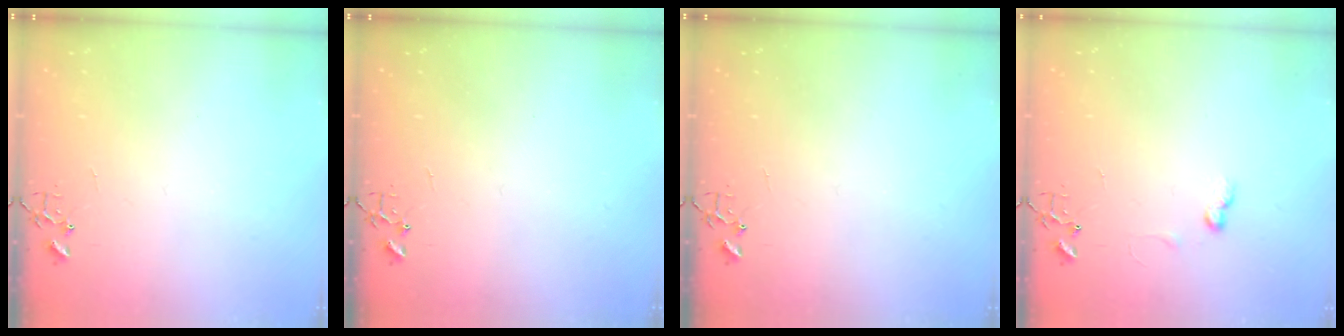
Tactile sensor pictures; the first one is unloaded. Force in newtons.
{"total": 0.0}
{"total": 0.0}
{"total": 6.7, "press": 6.6, "slide": 0.9}